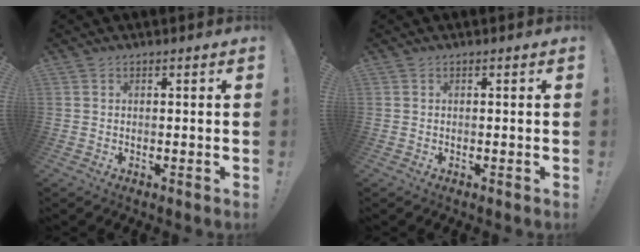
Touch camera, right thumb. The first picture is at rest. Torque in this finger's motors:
{"motor_torque": [0.18, 0.08, 0.17, -0.07, -0.04]}